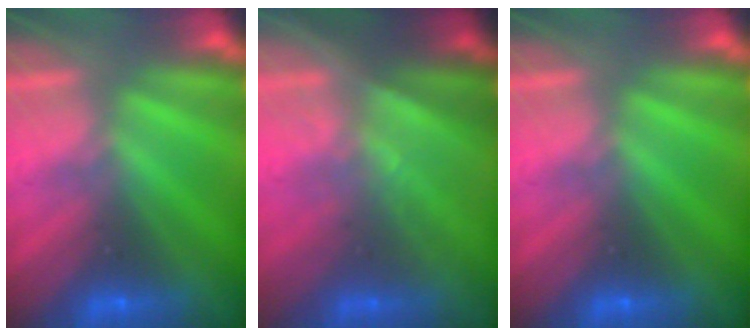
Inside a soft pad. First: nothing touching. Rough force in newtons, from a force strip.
{"total": 1.5}
{"total": 0.0}